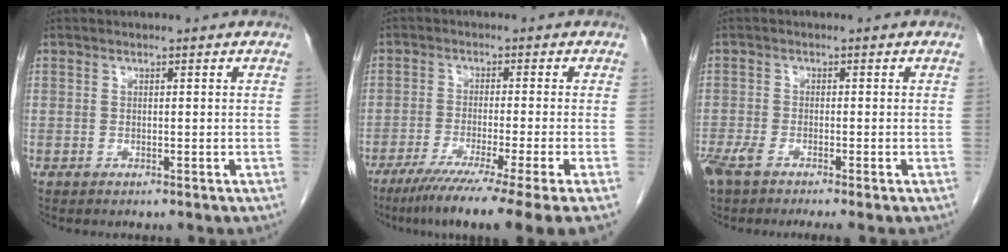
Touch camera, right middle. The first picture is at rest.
{"total": 13.8, "force": [-9.9, -1.9, 9.5], "torque": [-0.122, -0.042, -0.149]}
{"total": 5.1, "force": [-3.8, 0.7, 3.4], "torque": [-0.061, -0.012, -0.067]}